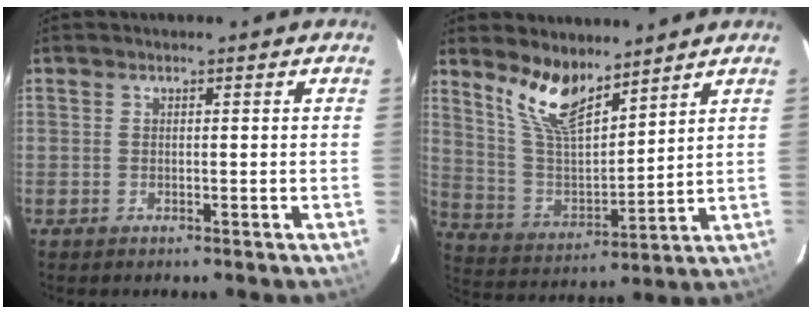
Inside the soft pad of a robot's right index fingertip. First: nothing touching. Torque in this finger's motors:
{"motor_torque": [1.07, 1.07, 0.37, 0.10]}